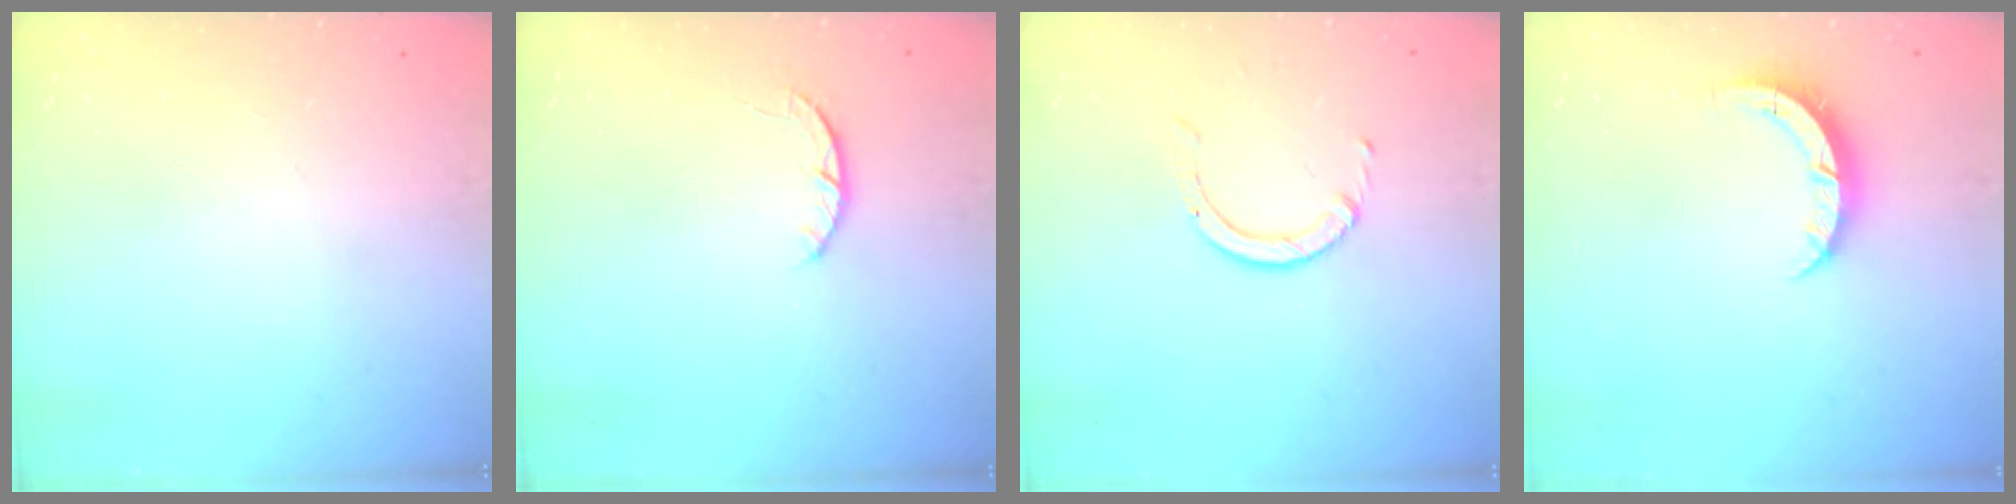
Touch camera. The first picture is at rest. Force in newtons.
{"total": 2.6, "press": 2.5, "slide": 0.4}
{"total": 2.3, "press": 2.3, "slide": 0.3}
{"total": 4.4, "press": 4.4, "slide": 0.3}